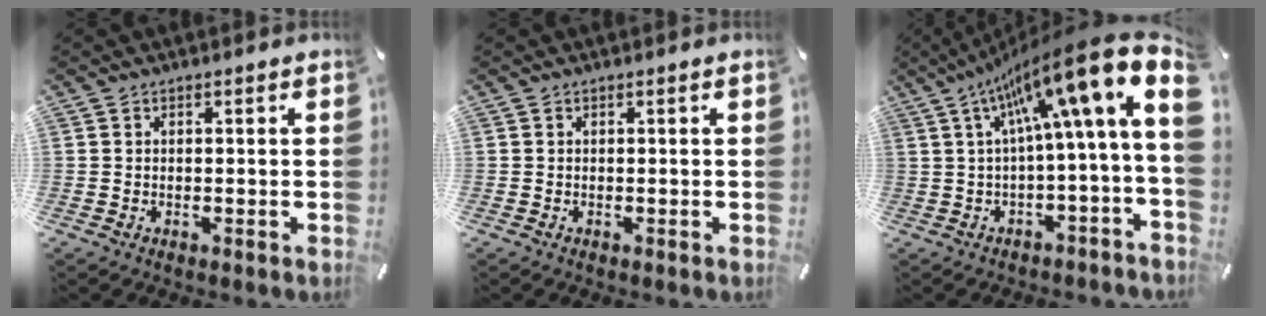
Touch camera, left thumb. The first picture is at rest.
{"total": 0.0}
{"total": 19.0, "force": [8.3, 2.7, 16.9], "torque": [-0.268, -0.071, 0.133]}